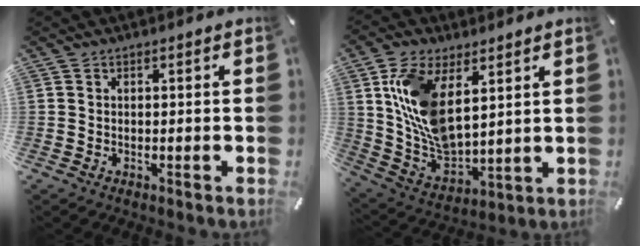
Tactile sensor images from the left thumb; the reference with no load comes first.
{"total": 14.0, "force": [5.4, 8.0, 10.1], "torque": [-0.229, -0.022, 0.100]}